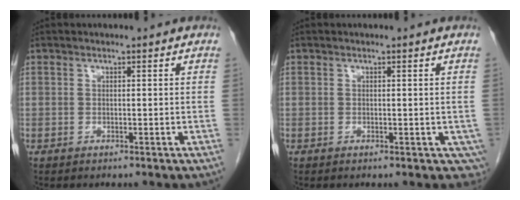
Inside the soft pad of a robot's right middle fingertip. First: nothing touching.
{"total": 2.1, "force": [-0.4, 1.4, 1.5], "torque": [-0.013, -0.001, -0.003]}